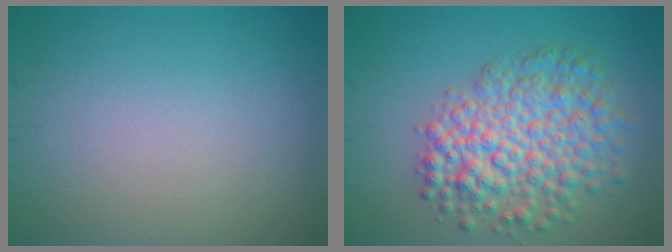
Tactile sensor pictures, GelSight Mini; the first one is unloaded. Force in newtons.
{"total": 7.5, "press": 7.5, "slide": 0.2}